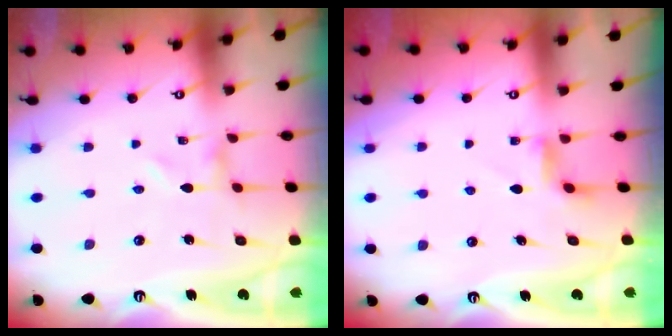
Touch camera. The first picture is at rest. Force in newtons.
{"total": 2.9, "press": 2.9, "slide": 0.4}